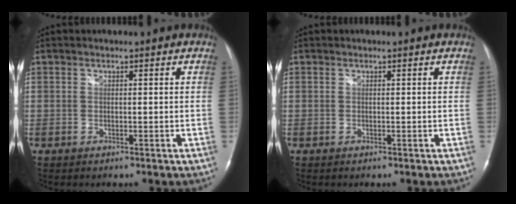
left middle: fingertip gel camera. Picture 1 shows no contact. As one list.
[{"total": 0.0}]